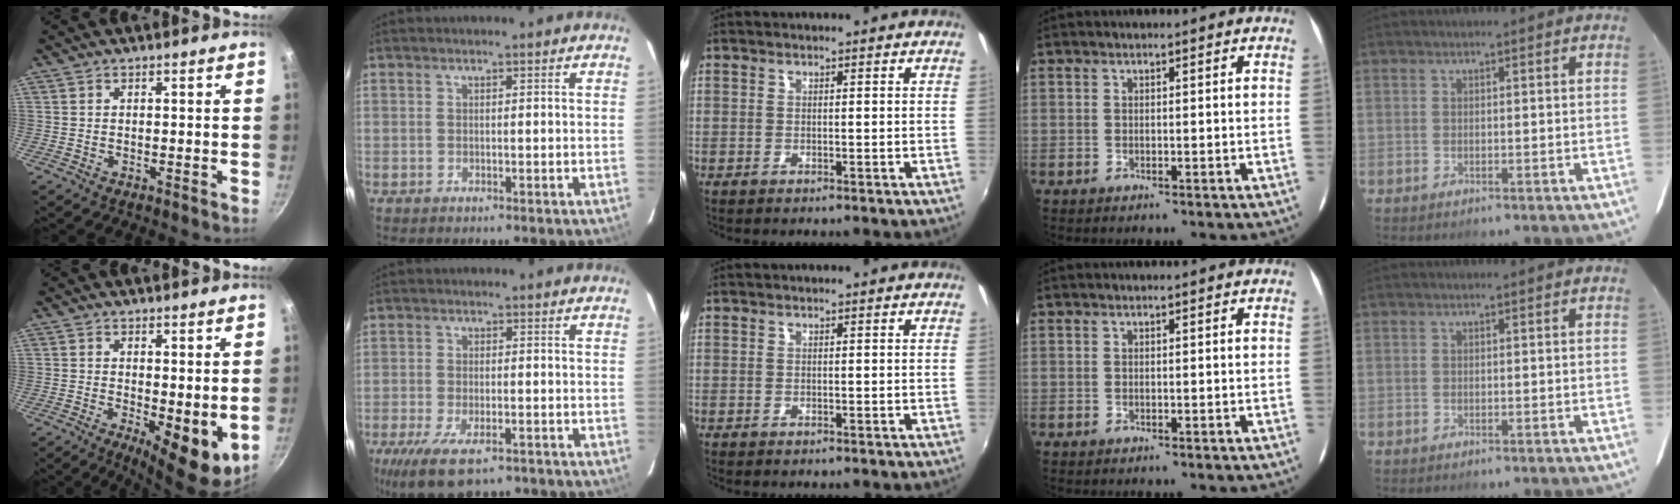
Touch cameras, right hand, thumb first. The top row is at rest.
{"thumb": {"total": 8.3, "force": [-0.1, 3.2, 7.7], "torque": [-0.100, -0.018, 0.007]}, "index": {"total": 12.0, "force": [-8.0, 4.7, 7.7], "torque": [-0.174, -0.034, -0.135]}}